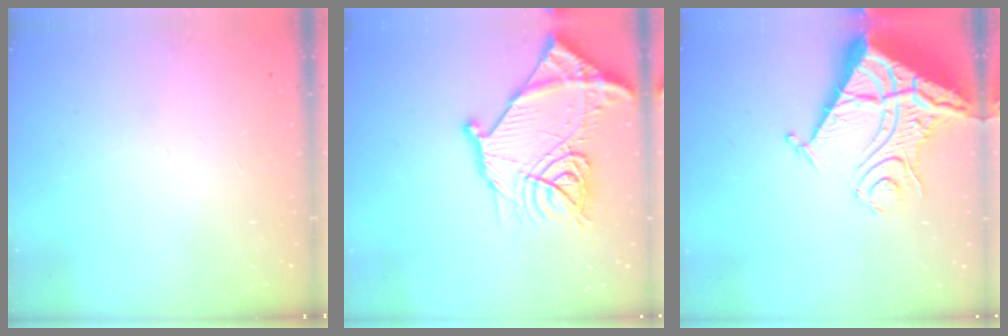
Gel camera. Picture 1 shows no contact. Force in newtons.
{"total": 21.2, "press": 21.1, "slide": 1.9}
{"total": 16.7, "press": 16.6, "slide": 2.2}